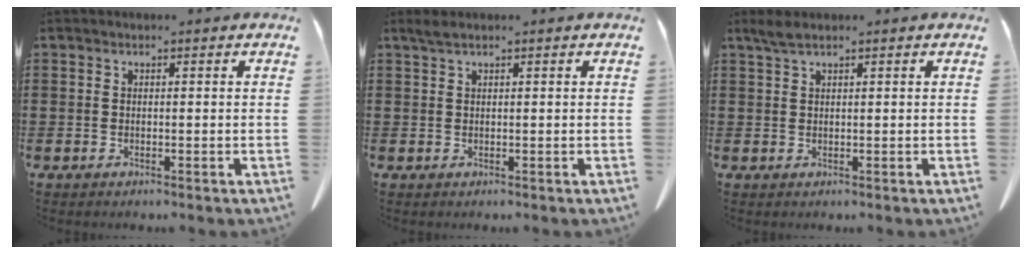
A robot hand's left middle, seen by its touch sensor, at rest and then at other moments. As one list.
[{"total": 1.2, "force": [0.8, 0.1, 0.9], "torque": [-0.020, 0.001, 0.015]}, {"total": 1.9, "force": [1.3, 0.2, 1.4], "torque": [-0.030, 0.002, 0.024]}]